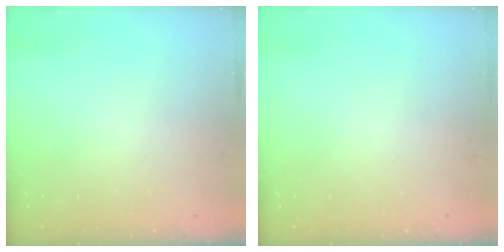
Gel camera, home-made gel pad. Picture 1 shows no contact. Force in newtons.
{"total": 0.0}